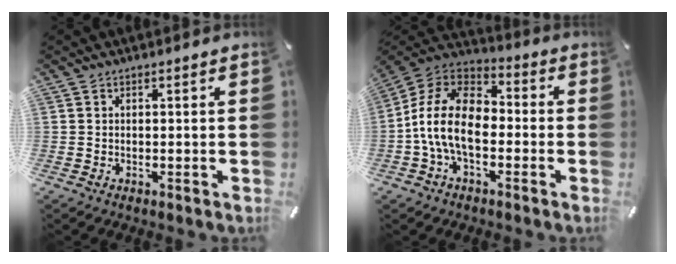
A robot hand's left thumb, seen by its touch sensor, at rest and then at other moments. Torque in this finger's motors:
{"motor_torque": [0.07, 2.90, 2.22, 0.56, 0.48]}